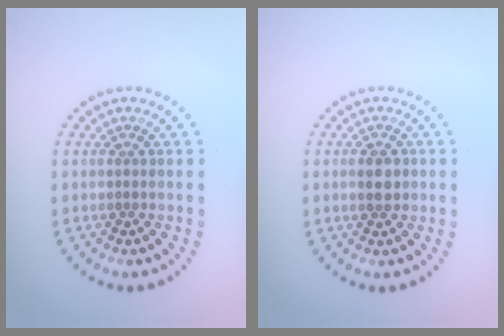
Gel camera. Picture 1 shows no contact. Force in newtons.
{"total": 2.4, "press": 2.4, "slide": 0.0}